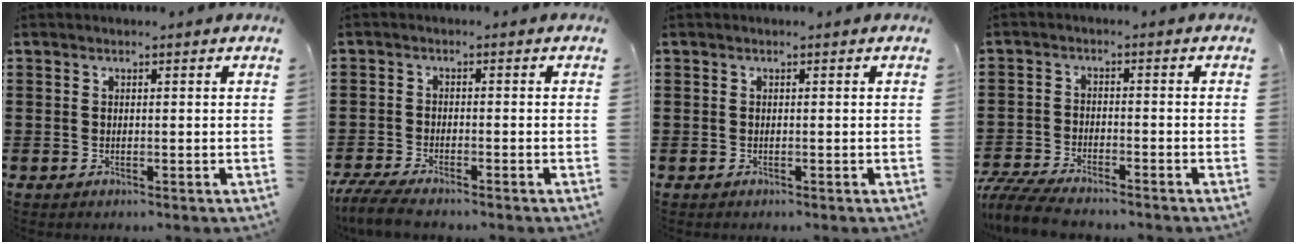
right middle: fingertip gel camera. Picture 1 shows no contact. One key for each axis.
{"total": 4.3, "fx": -3.9, "fy": 0.4, "fz": 1.7, "tx": -0.049, "ty": -0.011, "tz": -0.081}
{"total": 0.0}
{"total": 5.8, "fx": -5.5, "fy": 0.8, "fz": 1.6, "tx": -0.049, "ty": -0.003, "tz": -0.112}